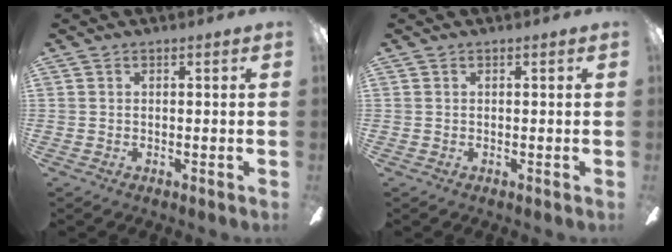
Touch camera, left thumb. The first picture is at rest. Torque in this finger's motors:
{"motor_torque": [0.03, 0.01, -0.13, 0.09, 0.00]}